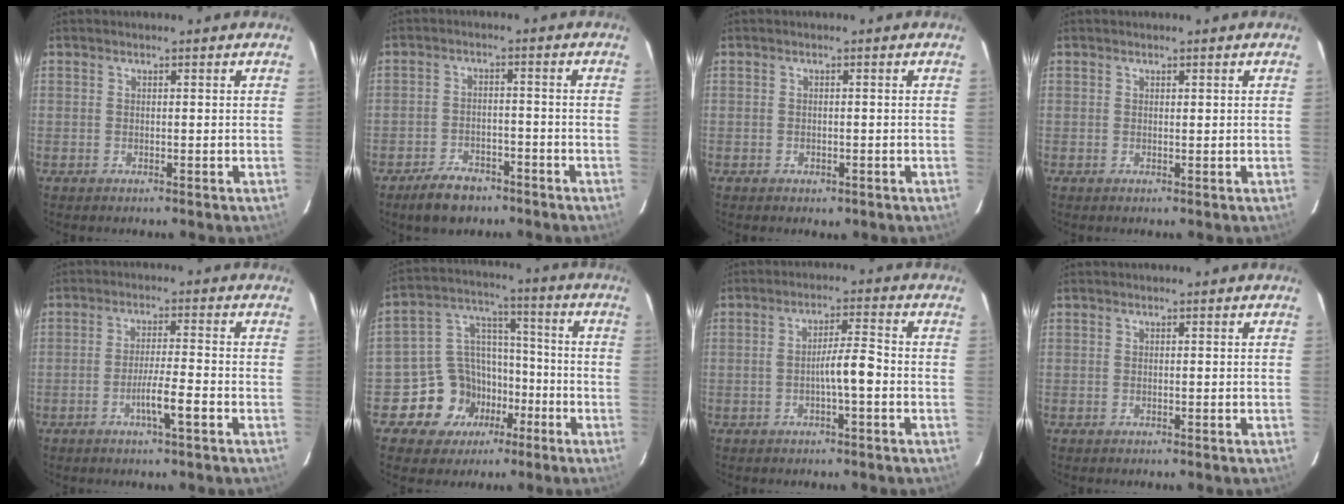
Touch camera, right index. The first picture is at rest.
{"total": 5.9, "force": [-4.4, 2.9, 2.5], "torque": [-0.051, 0.002, -0.070]}
{"total": 0.9, "force": [-0.4, 0.7, 0.4], "torque": [-0.008, 0.001, -0.002]}
{"total": 0.0}
{"total": 4.9, "force": [-2.2, -0.2, 4.4], "torque": [-0.075, -0.005, -0.040]}
{"total": 10.8, "force": [-4.5, 9.2, 3.3], "torque": [-0.061, 0.035, -0.066]}
{"total": 4.8, "force": [-1.3, 0.3, 4.6], "torque": [-0.076, 0.012, -0.020]}
{"total": 0.0}